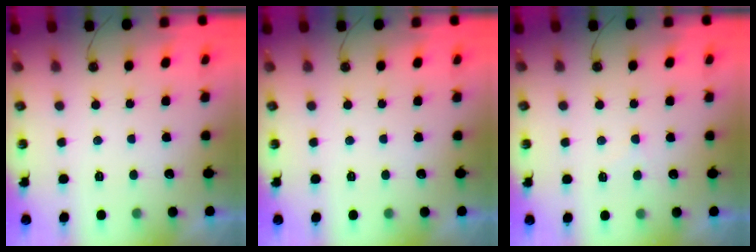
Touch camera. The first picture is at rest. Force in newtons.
{"total": 0.0}
{"total": 4.8, "press": 4.8, "slide": 0.6}